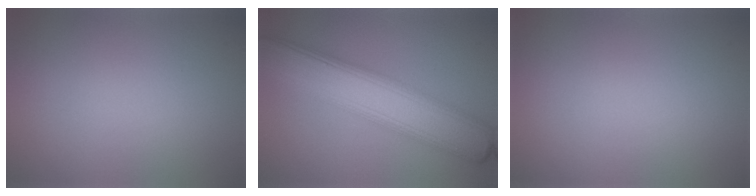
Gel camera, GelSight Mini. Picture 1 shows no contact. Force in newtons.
{"total": 8.8, "press": 8.8, "slide": 0.1}
{"total": 0.0}